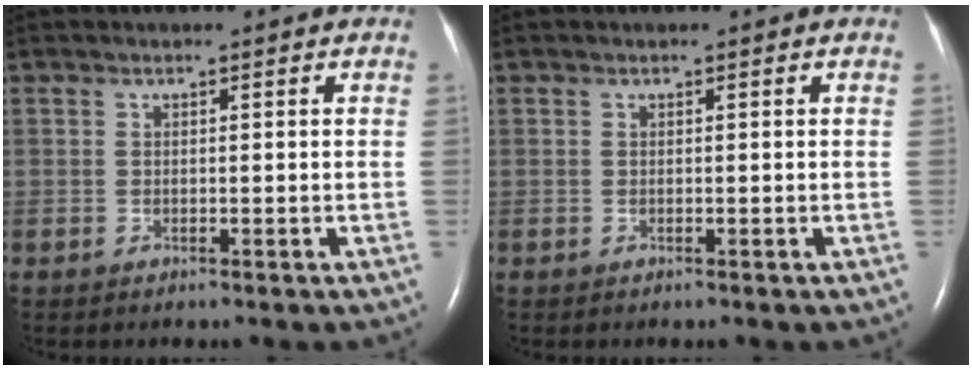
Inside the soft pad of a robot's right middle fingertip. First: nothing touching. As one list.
[{"total": 0.0}]